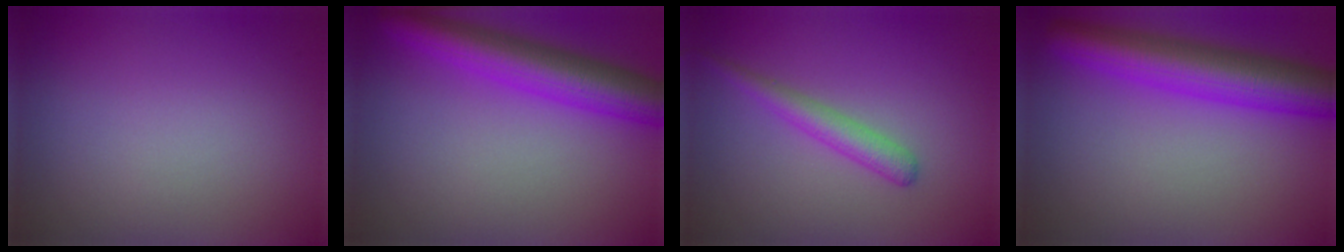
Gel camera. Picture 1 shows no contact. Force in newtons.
{"total": 6.5, "press": 6.5, "slide": 0.3}
{"total": 2.3, "press": 2.3, "slide": 0.1}
{"total": 7.7, "press": 7.7, "slide": 0.3}